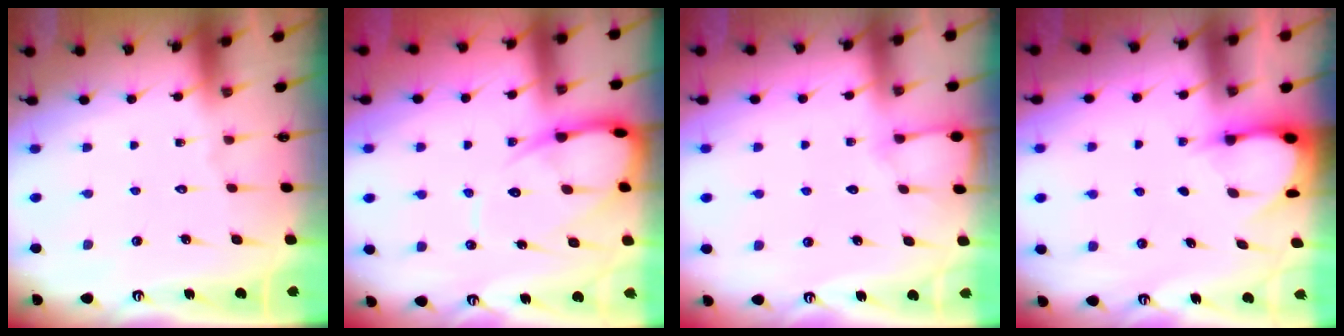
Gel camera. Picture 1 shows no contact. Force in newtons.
{"total": 11.0, "press": 10.9, "slide": 1.2}
{"total": 4.1, "press": 4.1, "slide": 0.6}
{"total": 3.3, "press": 3.2, "slide": 0.3}